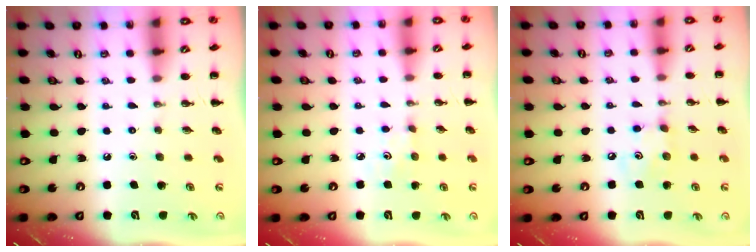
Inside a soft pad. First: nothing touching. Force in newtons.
{"total": 2.8, "press": 2.7, "slide": 0.8}
{"total": 4.3, "press": 4.2, "slide": 0.5}